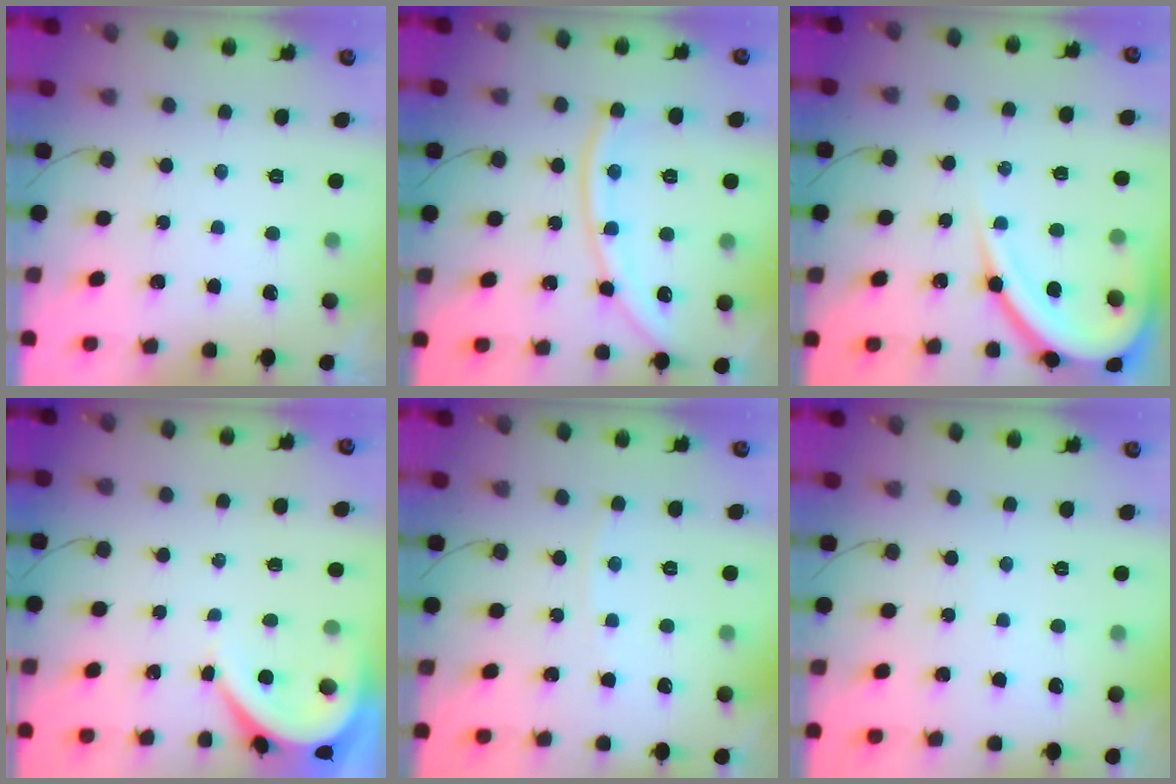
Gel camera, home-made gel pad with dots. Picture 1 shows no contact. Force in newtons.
{"total": 11.9, "press": 11.8, "slide": 1.4}
{"total": 13.4, "press": 13.3, "slide": 1.6}
{"total": 3.8, "press": 3.8, "slide": 0.5}
{"total": 2.9, "press": 2.8, "slide": 0.4}
{"total": 3.0, "press": 3.0, "slide": 0.4}